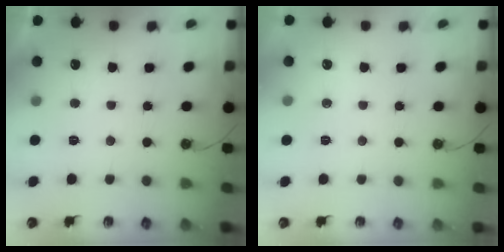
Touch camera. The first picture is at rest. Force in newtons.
{"total": 0.0}